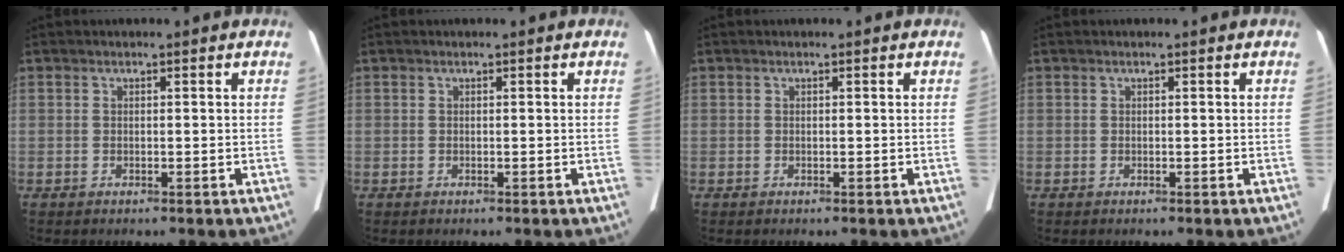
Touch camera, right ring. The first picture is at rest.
{"total": 0.0}
{"total": 0.0}
{"total": 0.0}